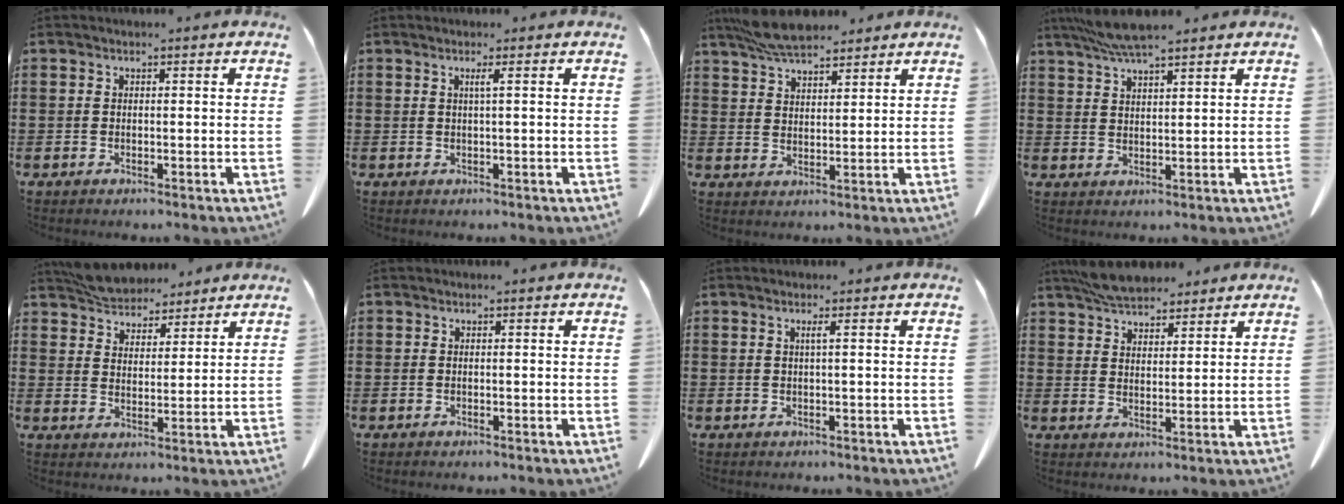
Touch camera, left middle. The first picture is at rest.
{"total": 1.3, "force": [0.4, -0.3, 1.2], "torque": [-0.021, -0.004, 0.005]}
{"total": 7.3, "force": [6.3, 1.8, 3.2], "torque": [-0.080, -0.008, 0.120]}
{"total": 5.7, "force": [4.8, 0.4, 3.1], "torque": [-0.073, -0.007, 0.087]}
{"total": 5.8, "force": [5.5, 1.5, 0.5], "torque": [-0.031, -0.016, 0.105]}
{"total": 0.0}
{"total": 1.0, "force": [0.3, -0.2, 1.0], "torque": [-0.018, -0.003, 0.004]}
{"total": 6.3, "force": [5.6, 1.9, 2.0], "torque": [-0.055, -0.009, 0.108]}